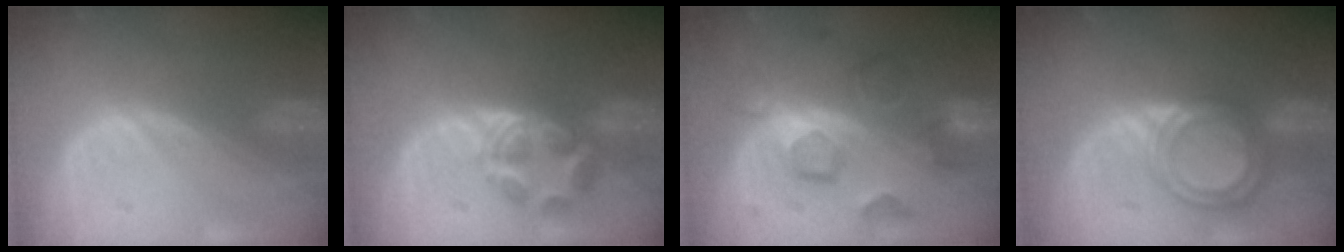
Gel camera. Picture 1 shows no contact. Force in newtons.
{"total": 5.7, "press": 4.8, "slide": 3.2}
{"total": 8.3, "press": 8.1, "slide": 2.0}
{"total": 6.6, "press": 5.8, "slide": 3.1}